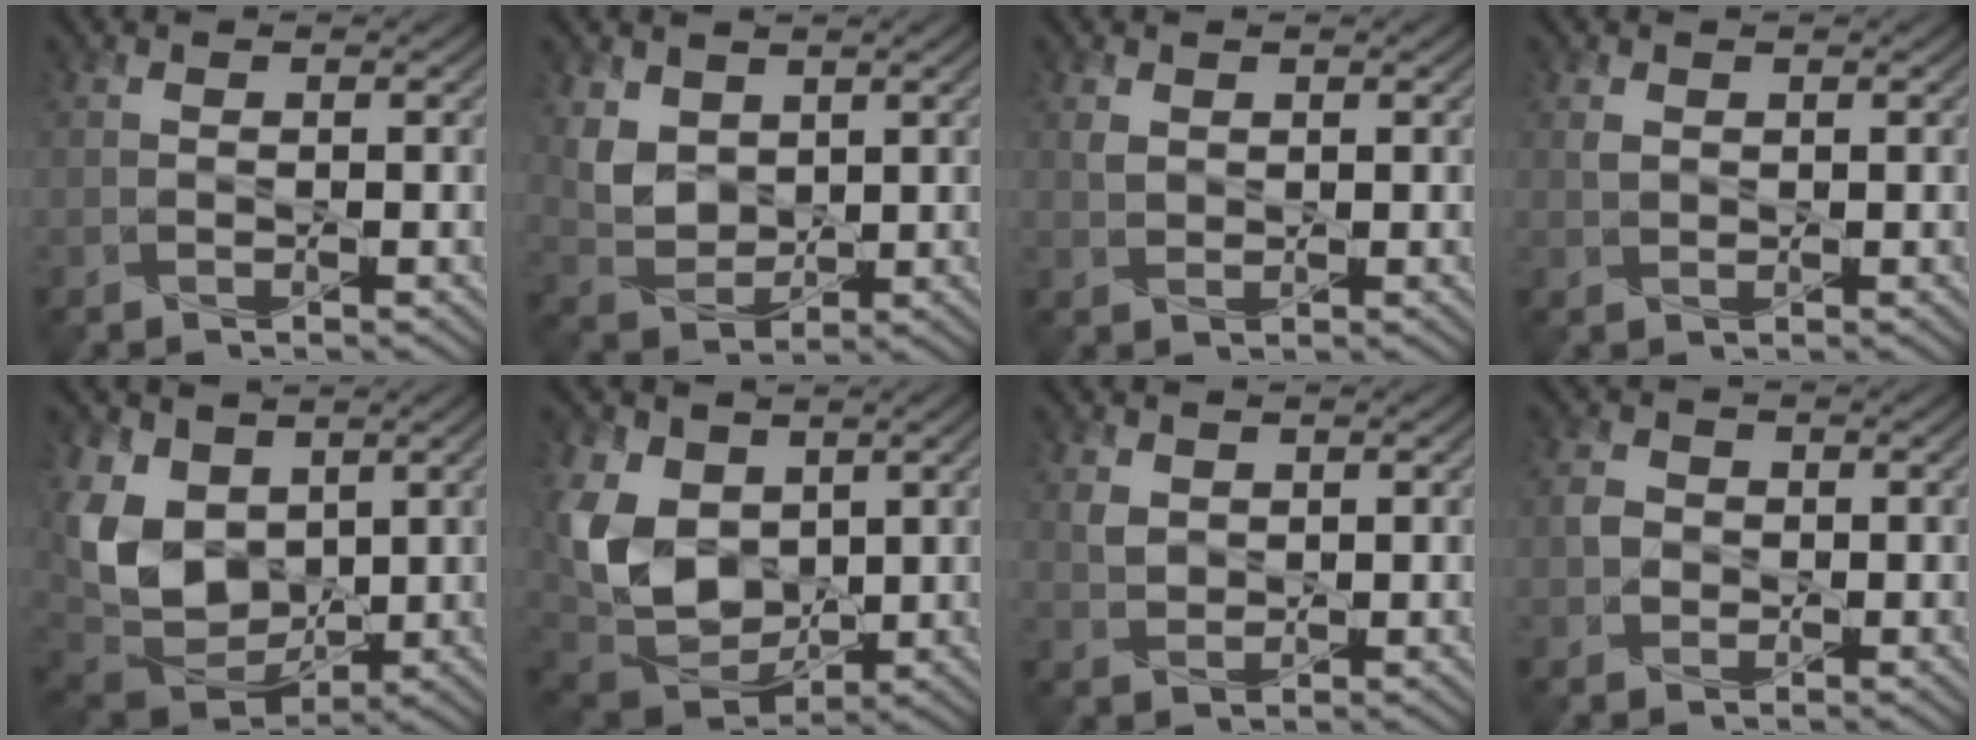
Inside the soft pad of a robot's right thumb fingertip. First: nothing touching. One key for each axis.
{"total": 4.8, "fx": 2.1, "fy": 3.6, "fz": 2.4, "tx": -0.069, "ty": -0.011, "tz": 0.043}
{"total": 1.3, "fx": 0.7, "fy": 1.0, "fz": 0.6, "tx": -0.017, "ty": -0.001, "tz": 0.016}
{"total": 1.0, "fx": 0.5, "fy": 0.7, "fz": 0.5, "tx": -0.015, "ty": -0.001, "tz": 0.012}
{"total": 11.4, "fx": 2.8, "fy": 8.2, "fz": 7.4, "tx": -0.214, "ty": 0.000, "tz": 0.054}
{"total": 12.2, "fx": 2.4, "fy": 8.8, "fz": 8.0, "tx": -0.223, "ty": 0.006, "tz": 0.042}
{"total": 2.1, "fx": 1.0, "fy": 1.5, "fz": 1.0, "tx": -0.028, "ty": -0.002, "tz": 0.024}
{"total": 2.1, "fx": -0.1, "fy": 1.9, "fz": 0.8, "tx": -0.019, "ty": -0.001, "tz": -0.007}